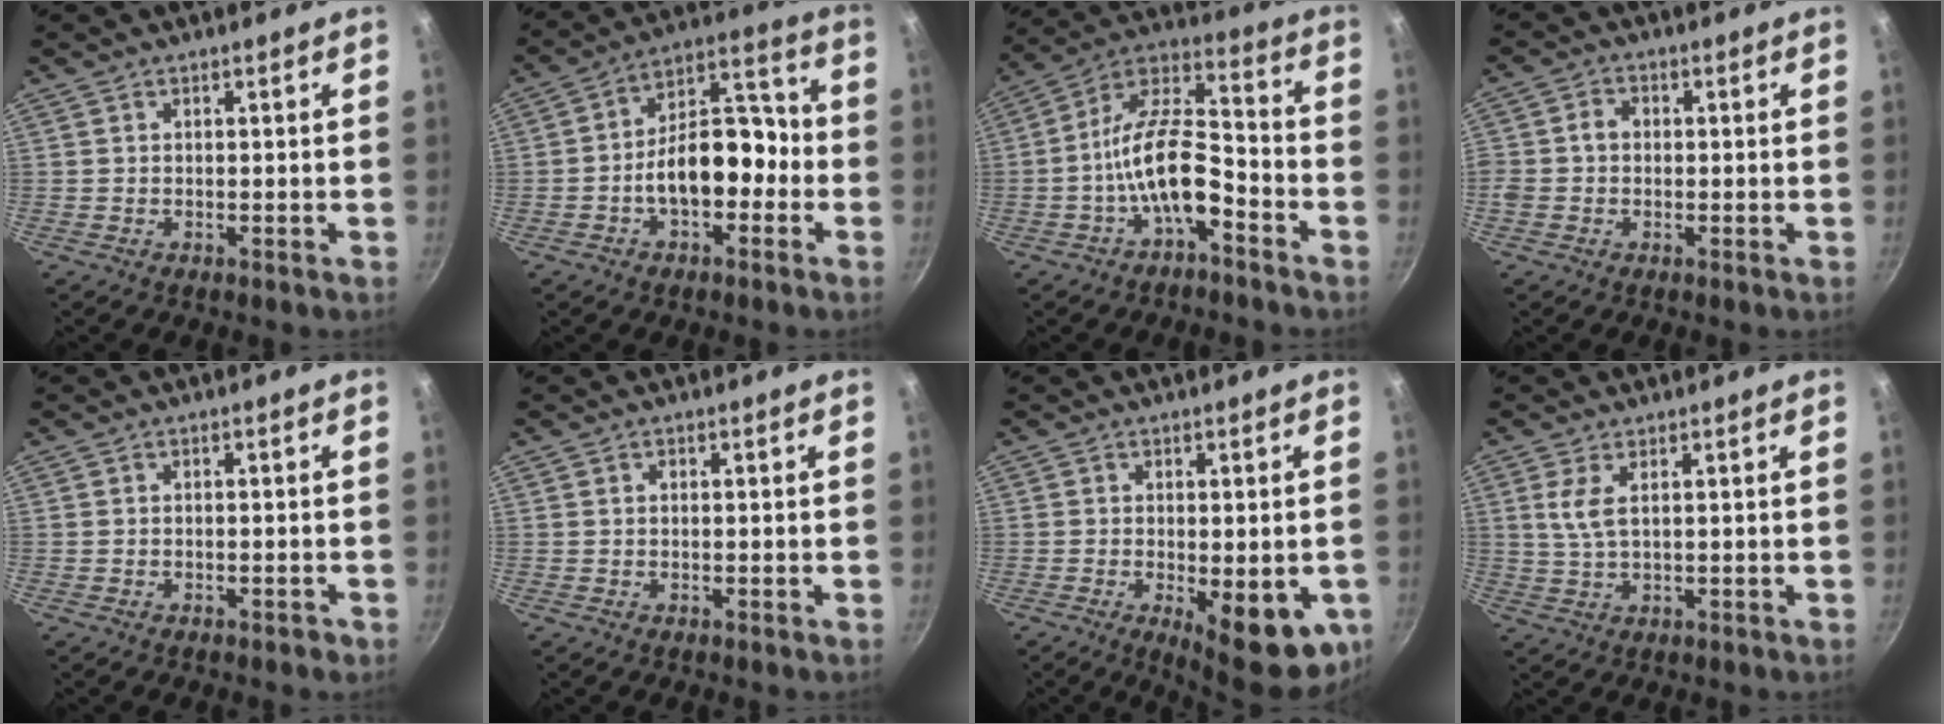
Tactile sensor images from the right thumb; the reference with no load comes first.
{"total": 13.8, "force": [-3.5, 8.4, 10.3], "torque": [-0.115, 0.070, -0.062]}
{"total": 13.4, "force": [-5.4, 5.8, 10.8], "torque": [-0.183, 0.057, -0.107]}
{"total": 3.6, "force": [-0.3, 3.1, 1.8], "torque": [-0.022, 0.013, -0.011]}
{"total": 1.1, "force": [-0.8, 0.5, 0.6], "torque": [-0.006, 0.013, -0.003]}
{"total": 0.6, "force": [0.1, 0.4, 0.4], "torque": [-0.006, 0.003, 0.002]}
{"total": 14.4, "force": [-4.0, 5.4, 12.7], "torque": [-0.140, -0.012, -0.040]}
{"total": 4.1, "force": [1.3, 1.5, 3.6], "torque": [-0.078, -0.007, 0.028]}